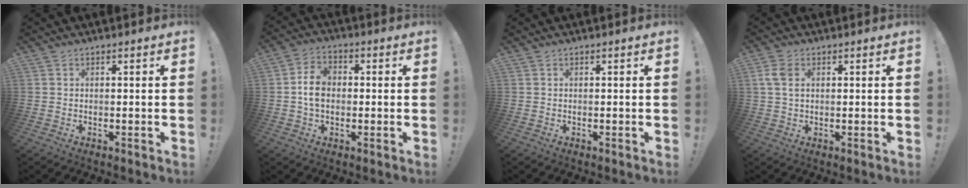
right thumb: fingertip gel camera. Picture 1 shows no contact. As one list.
[{"total": 7.8, "force": [-0.1, 5.8, 5.1], "torque": [-0.076, 0.015, -0.001]}, {"total": 0.0}, {"total": 5.3, "force": [1.5, 3.3, 3.9], "torque": [-0.077, 0.005, 0.030]}]